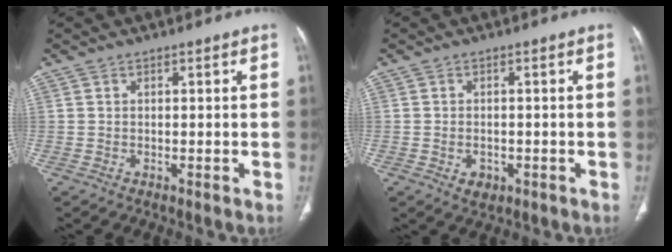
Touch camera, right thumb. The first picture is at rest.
{"total": 3.0, "force": [-1.0, 2.1, 1.8], "torque": [-0.022, 0.003, -0.006]}